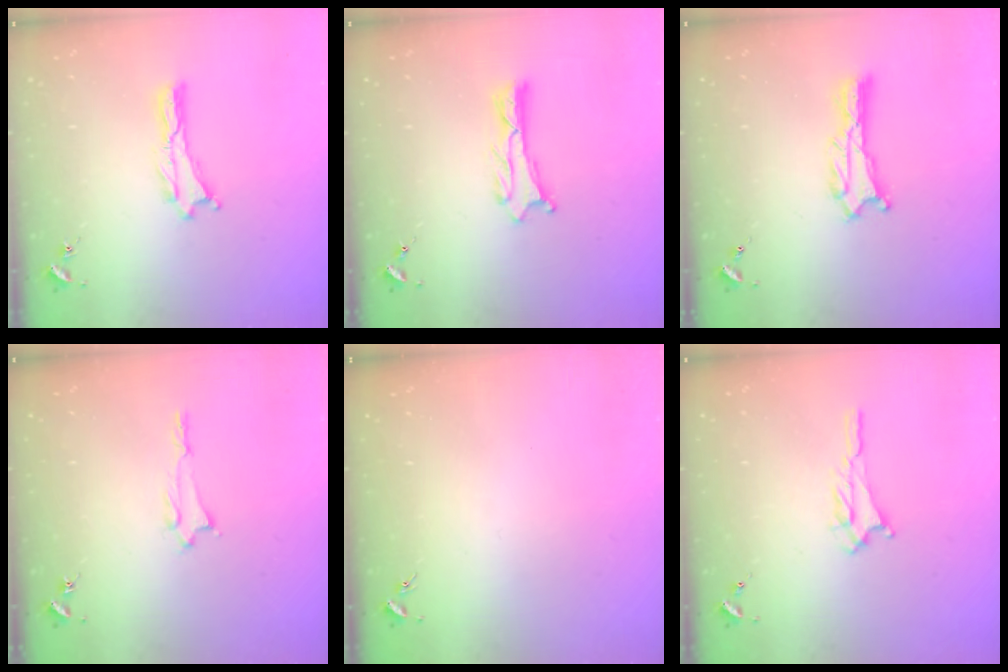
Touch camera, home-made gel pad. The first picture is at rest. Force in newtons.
{"total": 1.2, "press": 1.2, "slide": 0.0}
{"total": 0.9, "press": 0.9, "slide": 0.1}
{"total": 1.2, "press": 1.2, "slide": 0.1}
{"total": 0.0}
{"total": 1.7, "press": 1.6, "slide": 0.3}